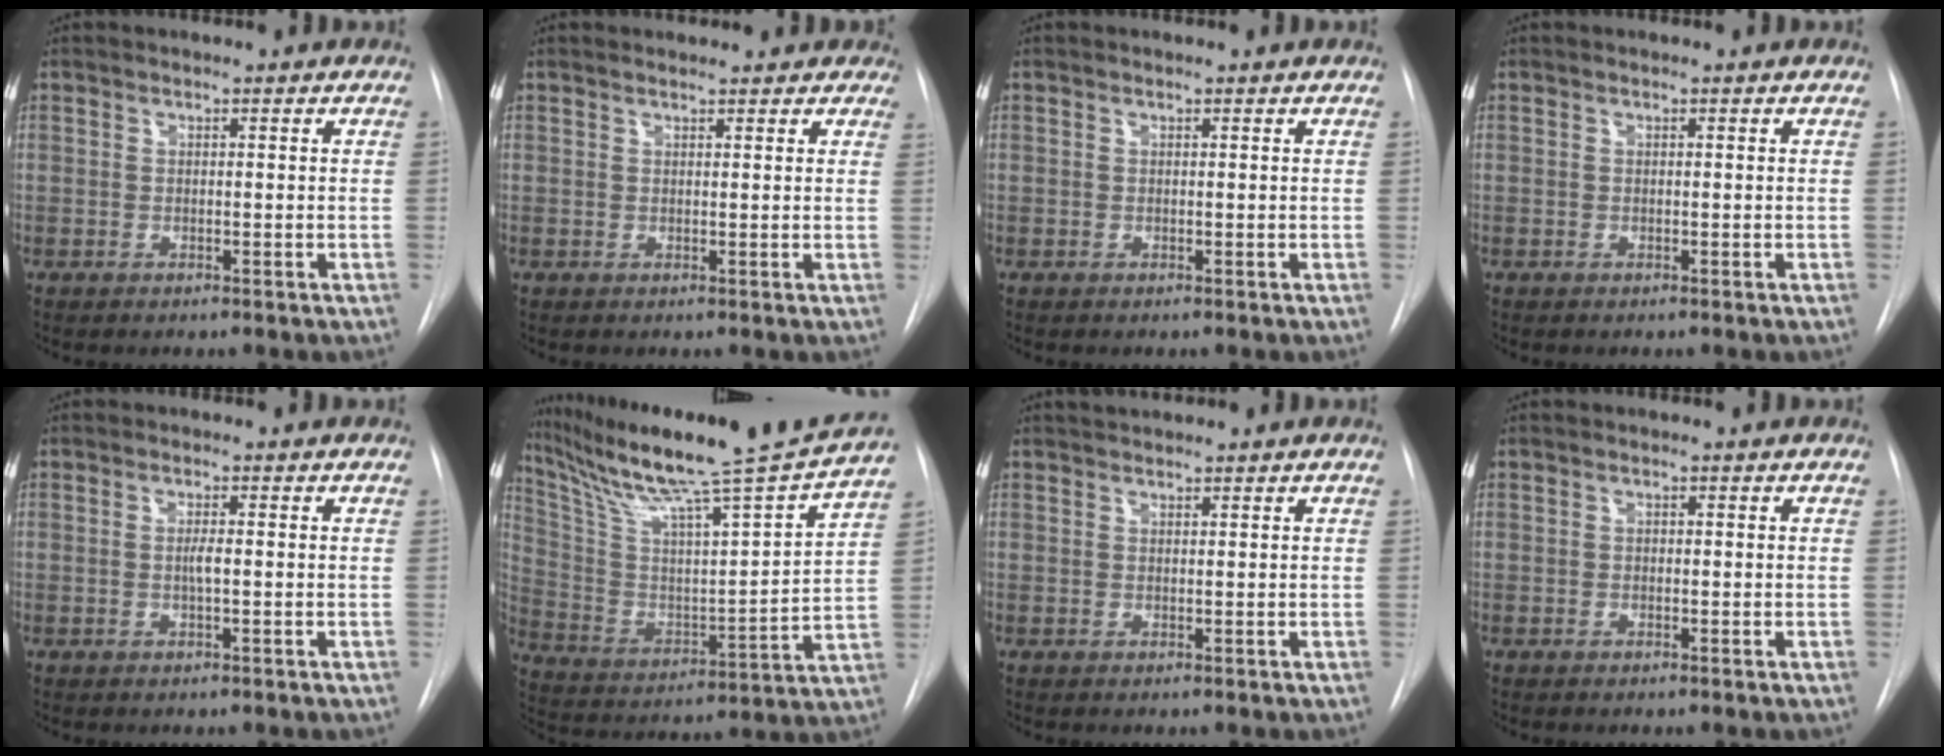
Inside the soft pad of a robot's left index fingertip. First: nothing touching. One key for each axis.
{"total": 7.8, "fx": 7.0, "fy": 2.7, "fz": 2.1, "tx": -0.008, "ty": 0.010, "tz": 0.064}
{"total": 0.0}
{"total": 0.0}
{"total": 1.4, "fx": -0.1, "fy": 0.0, "fz": 1.4, "tx": -0.028, "ty": 0.001, "tz": -0.004}
{"total": 24.2, "fx": 21.0, "fy": -1.5, "fz": 11.9, "tx": -0.213, "ty": -0.045, "tz": 0.325}
{"total": 2.2, "fx": 2.1, "fy": 0.3, "fz": 0.6, "tx": -0.011, "ty": 0.027, "tz": 0.036}
{"total": 0.0}